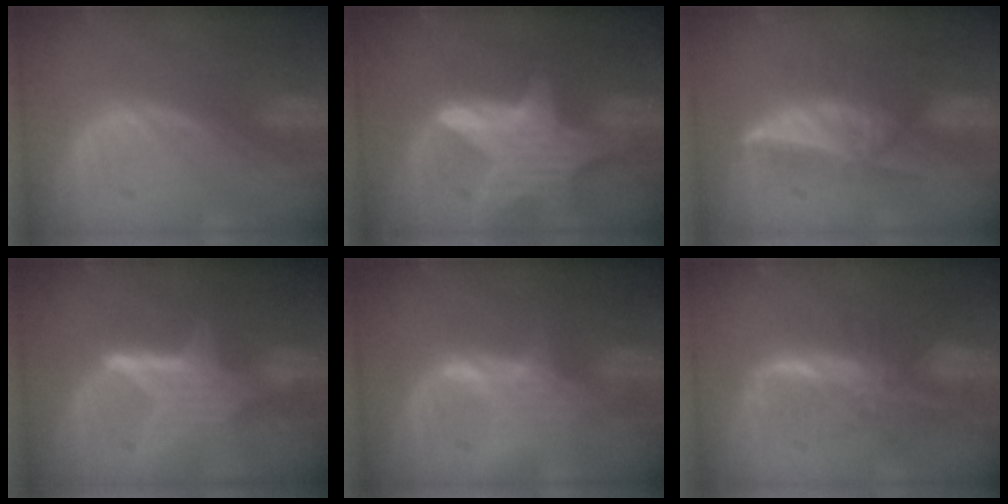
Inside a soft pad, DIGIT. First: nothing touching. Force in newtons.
{"total": 9.4, "press": 9.4, "slide": 0.8}
{"total": 6.0, "press": 5.6, "slide": 2.2}
{"total": 6.5, "press": 5.9, "slide": 2.8}
{"total": 2.9, "press": 2.9, "slide": 0.4}
{"total": 8.1, "press": 6.9, "slide": 4.2}